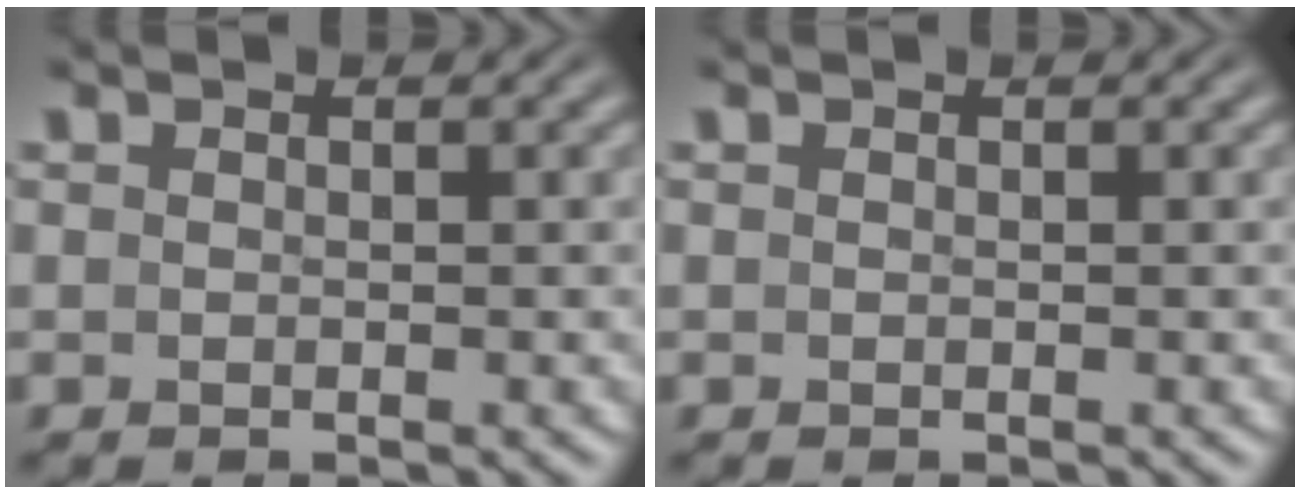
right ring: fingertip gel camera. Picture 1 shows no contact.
{"total": 0.0}